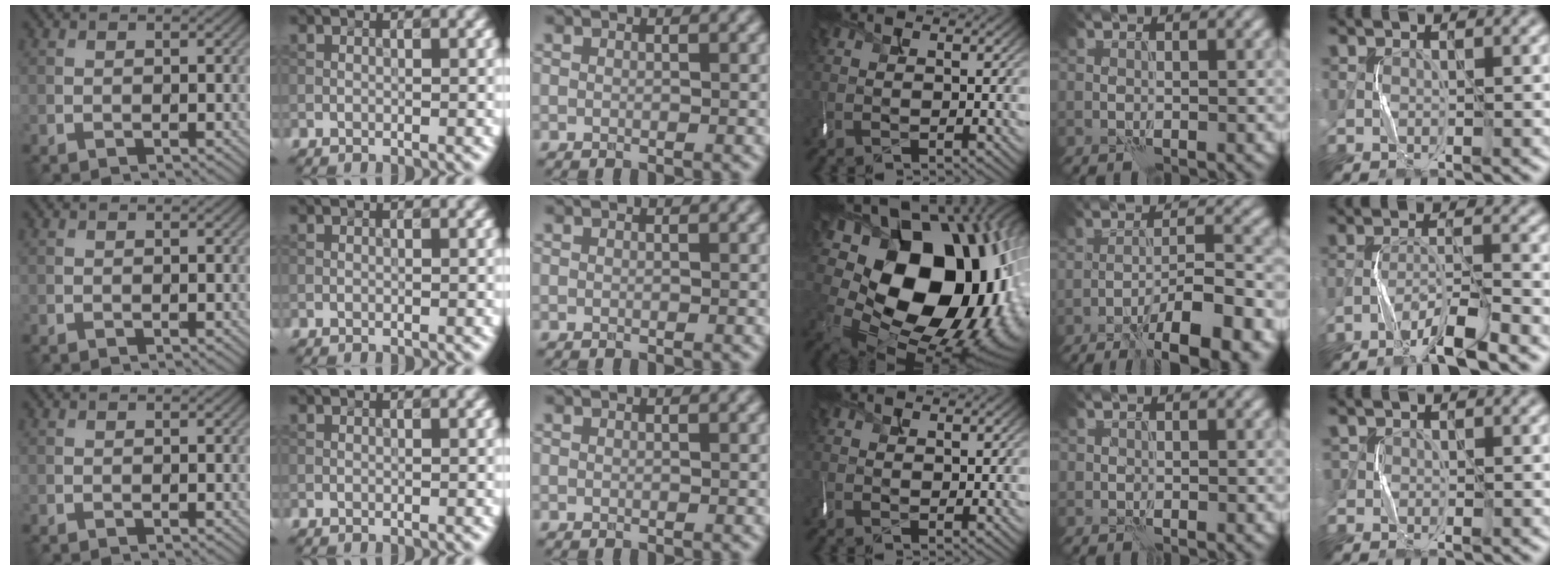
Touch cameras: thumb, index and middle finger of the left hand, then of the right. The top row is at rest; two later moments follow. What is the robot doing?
{"motion": "shake", "object": "tambourine"}